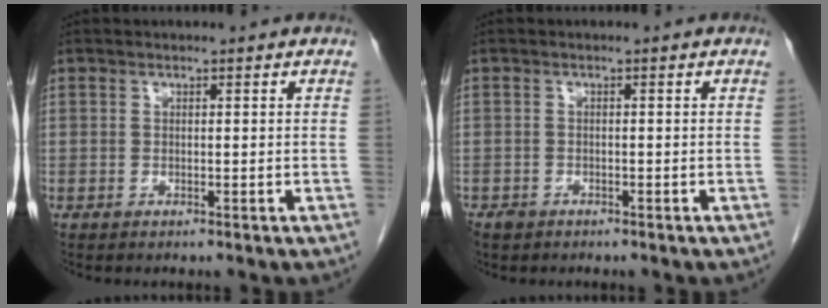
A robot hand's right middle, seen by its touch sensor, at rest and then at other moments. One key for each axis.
{"total": 1.2, "fx": -0.9, "fy": 0.8, "fz": 0.2, "tx": -0.009, "ty": 0.001, "tz": -0.015}